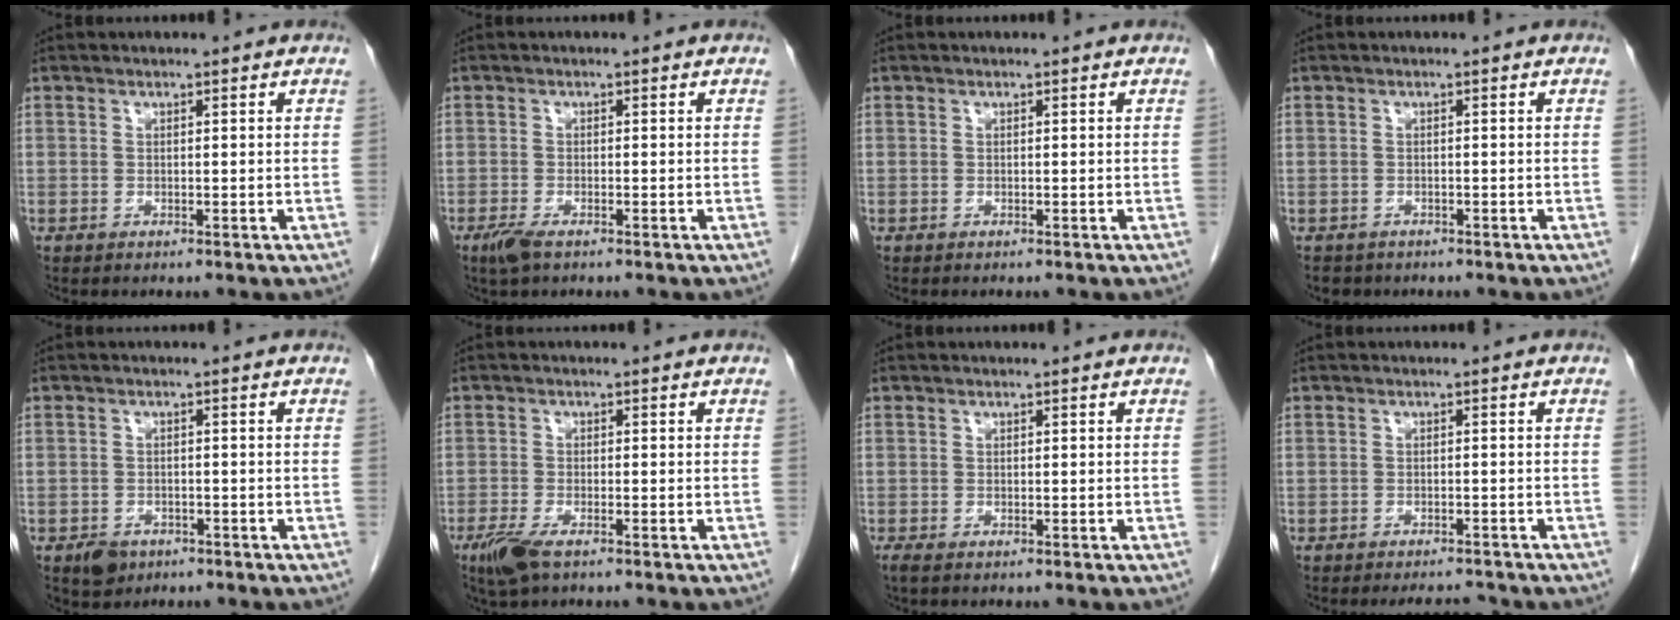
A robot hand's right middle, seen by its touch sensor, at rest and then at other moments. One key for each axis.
{"total": 2.4, "fx": -1.5, "fy": 0.7, "fz": 1.7, "tx": -0.040, "ty": -0.006, "tz": -0.029}
{"total": 0.0}
{"total": 2.5, "fx": -2.0, "fy": 1.5, "fz": 0.3, "tx": -0.010, "ty": 0.001, "tz": -0.027}
{"total": 3.0, "fx": -1.9, "fy": 2.2, "fz": 0.9, "tx": -0.014, "ty": 0.004, "tz": -0.022}
{"total": 4.2, "fx": -2.7, "fy": 1.2, "fz": 3.0, "tx": -0.067, "ty": -0.009, "tz": -0.049}
{"total": 0.6, "fx": -0.4, "fy": 0.0, "fz": 0.4, "tx": -0.009, "ty": -0.003, "tz": -0.008}
{"total": 3.4, "fx": -3.3, "fy": 0.5, "fz": 0.7, "tx": -0.009, "ty": -0.009, "tz": -0.047}